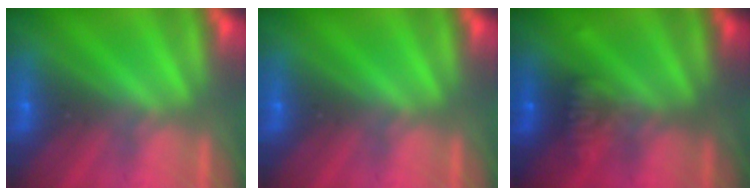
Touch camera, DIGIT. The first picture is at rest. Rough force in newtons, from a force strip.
{"total": 0.0}
{"total": 3.0}